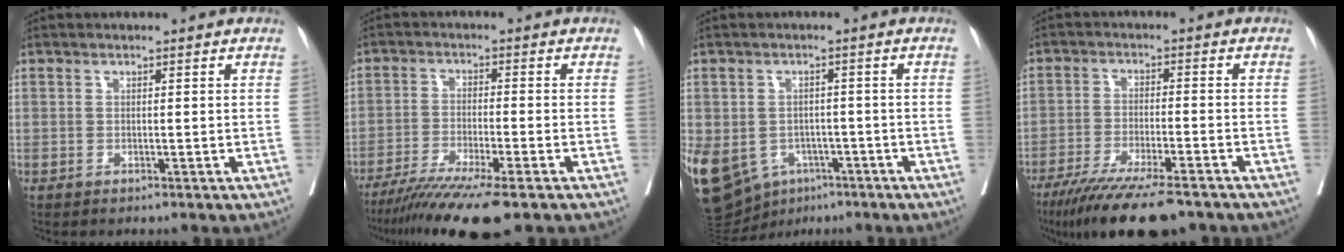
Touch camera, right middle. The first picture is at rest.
{"total": 11.2, "force": [-8.4, -0.2, 7.4], "torque": [-0.115, -0.030, -0.134]}
{"total": 23.8, "force": [-10.0, 18.6, 10.9], "torque": [-0.352, -0.014, -0.137]}
{"total": 14.0, "force": [-10.9, 1.8, 8.6], "torque": [-0.139, -0.034, -0.177]}